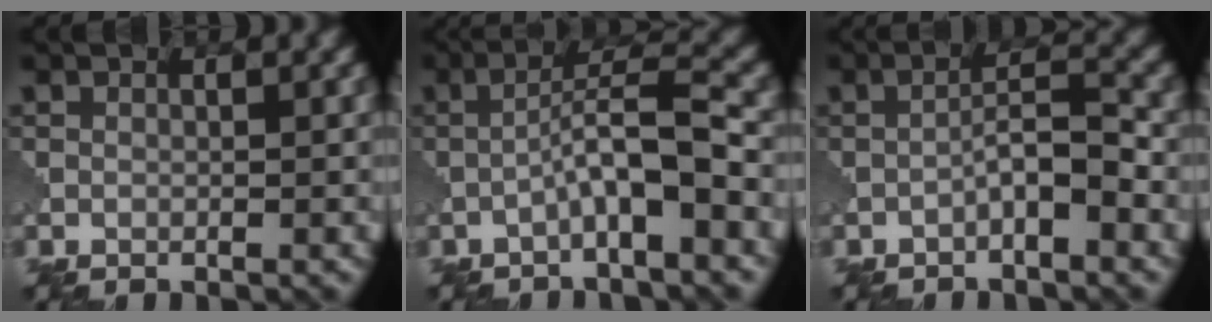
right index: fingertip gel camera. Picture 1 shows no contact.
{"total": 4.7, "force": [-1.8, 0.6, 4.3], "torque": [-0.072, 0.022, -0.040]}
{"total": 3.0, "force": [-1.5, 0.6, 2.5], "torque": [-0.046, 0.015, -0.032]}